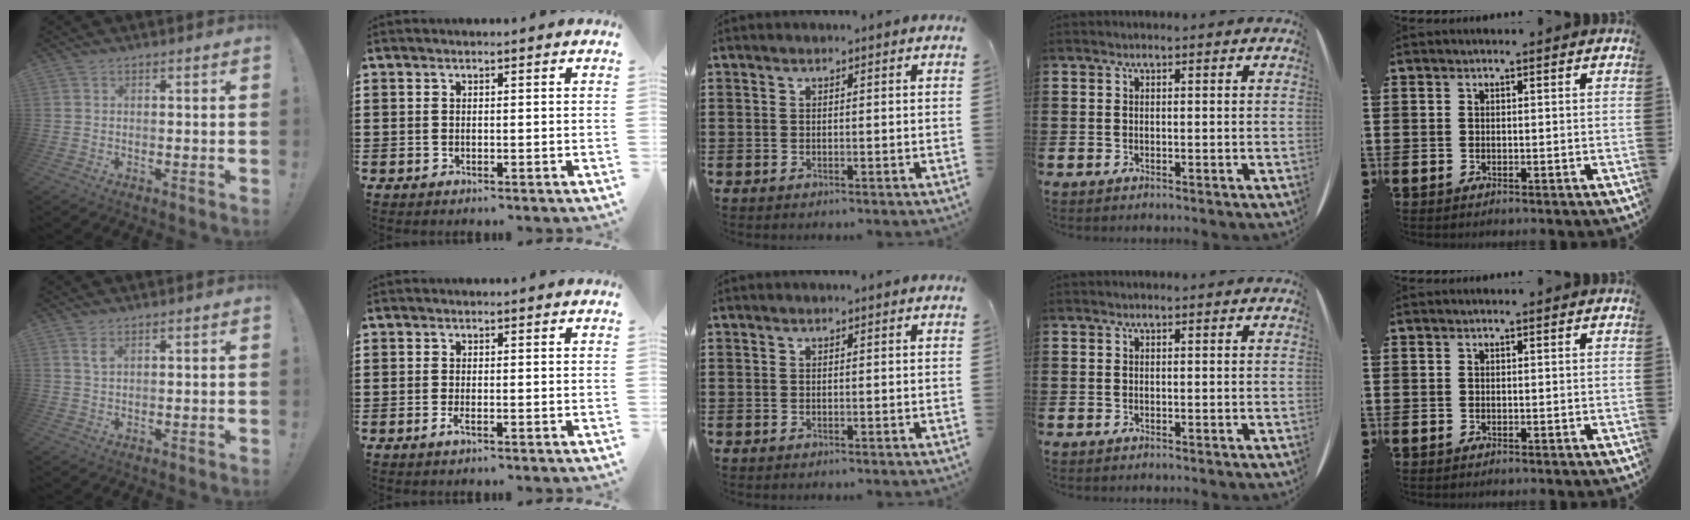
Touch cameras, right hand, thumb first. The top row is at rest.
{"thumb": {"total": 2.1, "force": [1.1, 0.8, 1.6], "torque": [-0.032, 0.000, 0.019]}, "index": {"total": 1.4, "force": [-0.7, 0.2, 1.1], "torque": [-0.035, -0.011, -0.017]}}